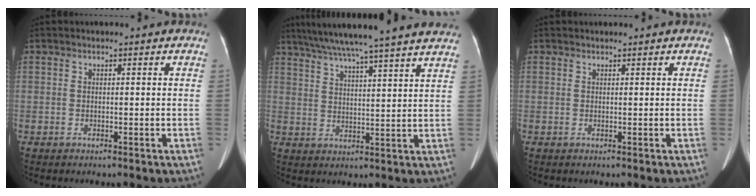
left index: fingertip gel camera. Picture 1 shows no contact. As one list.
[{"total": 22.5, "force": [19.6, -0.3, 11.1], "torque": [-0.191, 0.008, 0.262]}, {"total": 0.7, "force": [0.7, 0.0, 0.1], "torque": [-0.003, 0.011, 0.012]}]